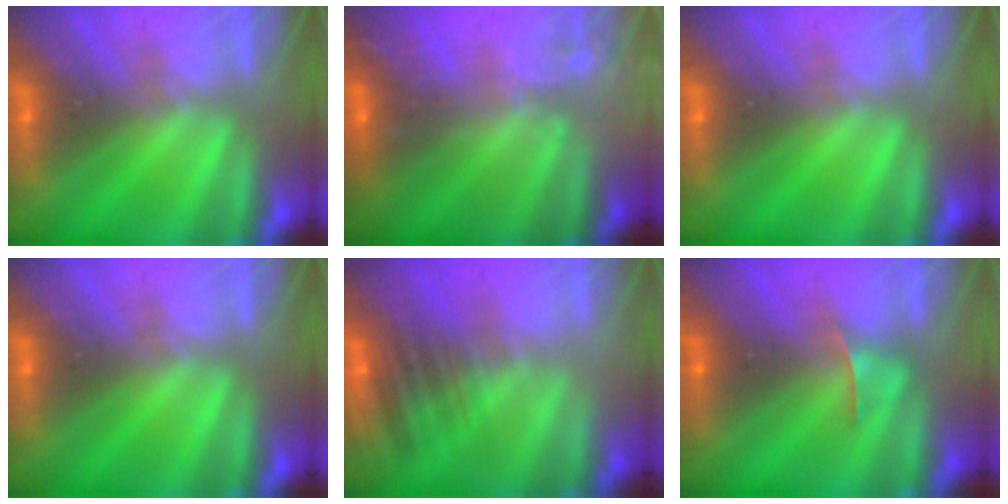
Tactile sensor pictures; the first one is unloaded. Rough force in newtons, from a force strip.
{"total": 2.1}
{"total": 0.0}
{"total": 0.0}
{"total": 4.6}
{"total": 2.4}